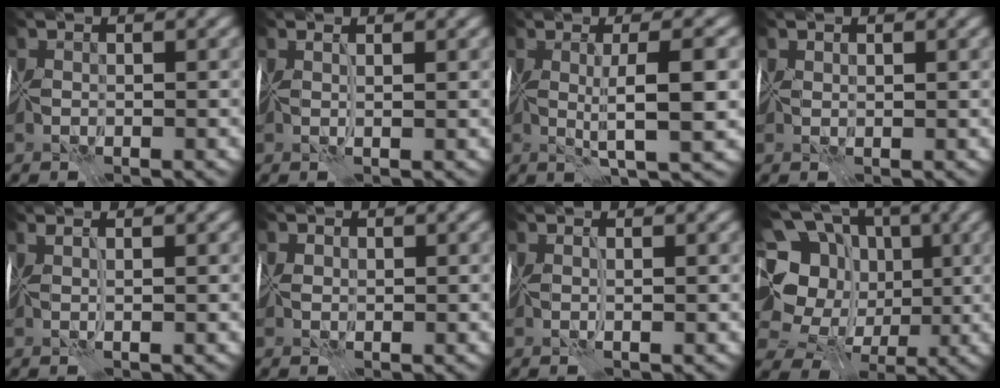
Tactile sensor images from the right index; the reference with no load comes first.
{"total": 1.5, "force": [0.8, -1.2, -0.5], "torque": [0.013, 0.001, 0.018]}
{"total": 4.9, "force": [0.2, -0.5, 4.9], "torque": [-0.070, 0.000, 0.007]}
{"total": 1.1, "force": [1.0, -0.2, -0.5], "torque": [0.010, 0.004, 0.020]}
{"total": 1.7, "force": [1.0, -1.3, -0.3], "torque": [0.007, 0.003, 0.024]}
{"total": 0.8, "force": [0.7, 0.4, -0.2], "torque": [0.009, 0.004, 0.013]}
{"total": 1.4, "force": [0.6, -1.1, -0.6], "torque": [0.014, 0.000, 0.014]}
{"total": 13.3, "force": [1.7, 11.0, 7.3], "torque": [-0.129, 0.020, 0.017]}